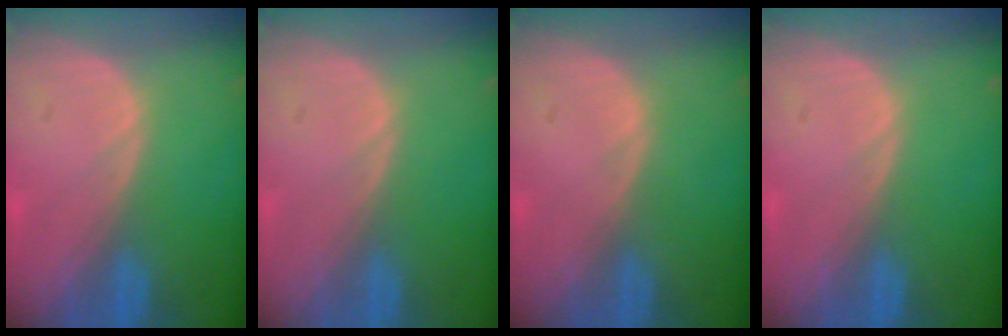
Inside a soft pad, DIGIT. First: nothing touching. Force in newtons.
{"total": 0.0}
{"total": 0.0}
{"total": 0.0}